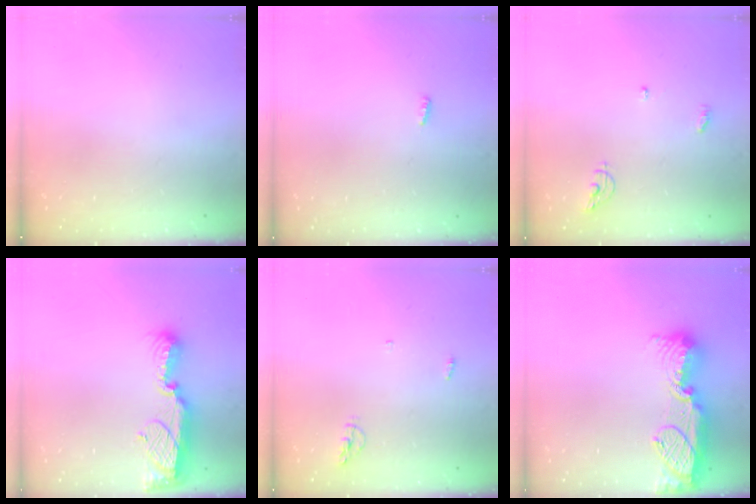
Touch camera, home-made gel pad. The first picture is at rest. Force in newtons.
{"total": 3.0, "press": 2.9, "slide": 0.8}
{"total": 6.3, "press": 6.3, "slide": 0.2}
{"total": 13.3, "press": 12.2, "slide": 5.5}
{"total": 4.3, "press": 4.1, "slide": 1.0}
{"total": 17.2, "press": 16.2, "slide": 5.8}